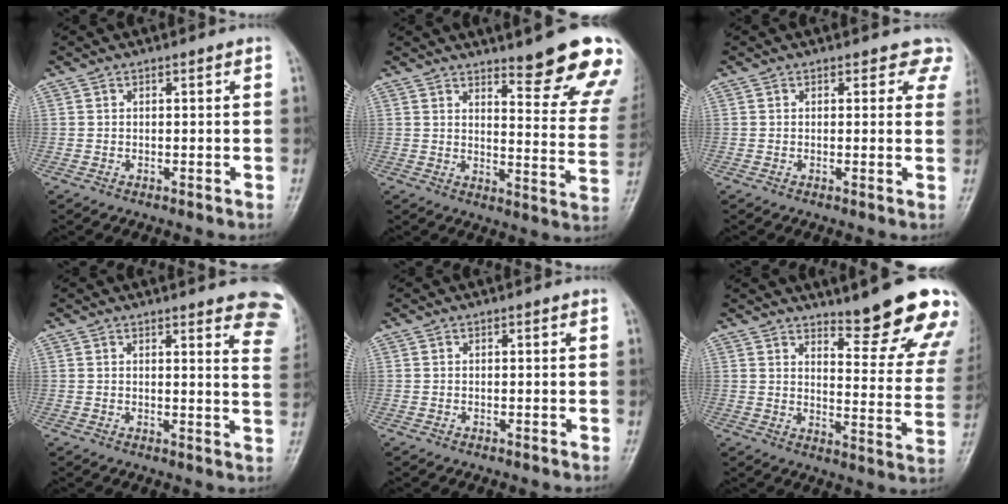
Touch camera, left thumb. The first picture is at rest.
{"total": 16.5, "force": [12.2, 3.1, 10.6], "torque": [-0.098, -0.090, 0.152]}
{"total": 4.1, "force": [3.2, 2.4, 1.0], "torque": [0.027, -0.011, 0.012]}
{"total": 13.4, "force": [10.6, 3.0, 7.6], "torque": [-0.058, -0.051, 0.100]}
{"total": 0.0}
{"total": 18.0, "force": [13.7, 3.8, 10.9], "torque": [-0.104, -0.105, 0.173]}